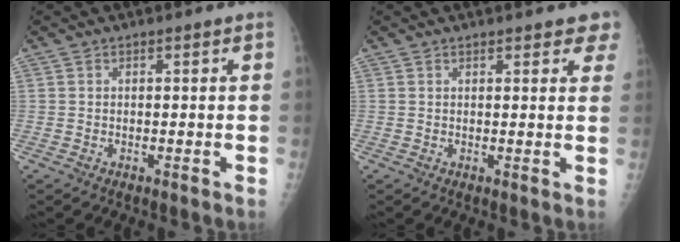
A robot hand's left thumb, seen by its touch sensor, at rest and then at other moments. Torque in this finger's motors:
{"motor_torque": [-0.05, 0.12, 0.13, 0.03, -0.04]}